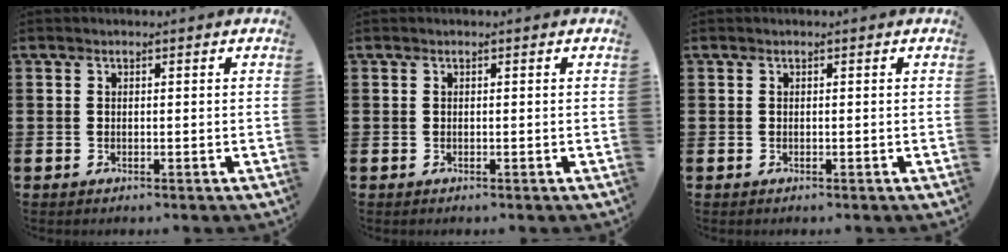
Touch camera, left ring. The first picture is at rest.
{"total": 0.0}
{"total": 0.0}